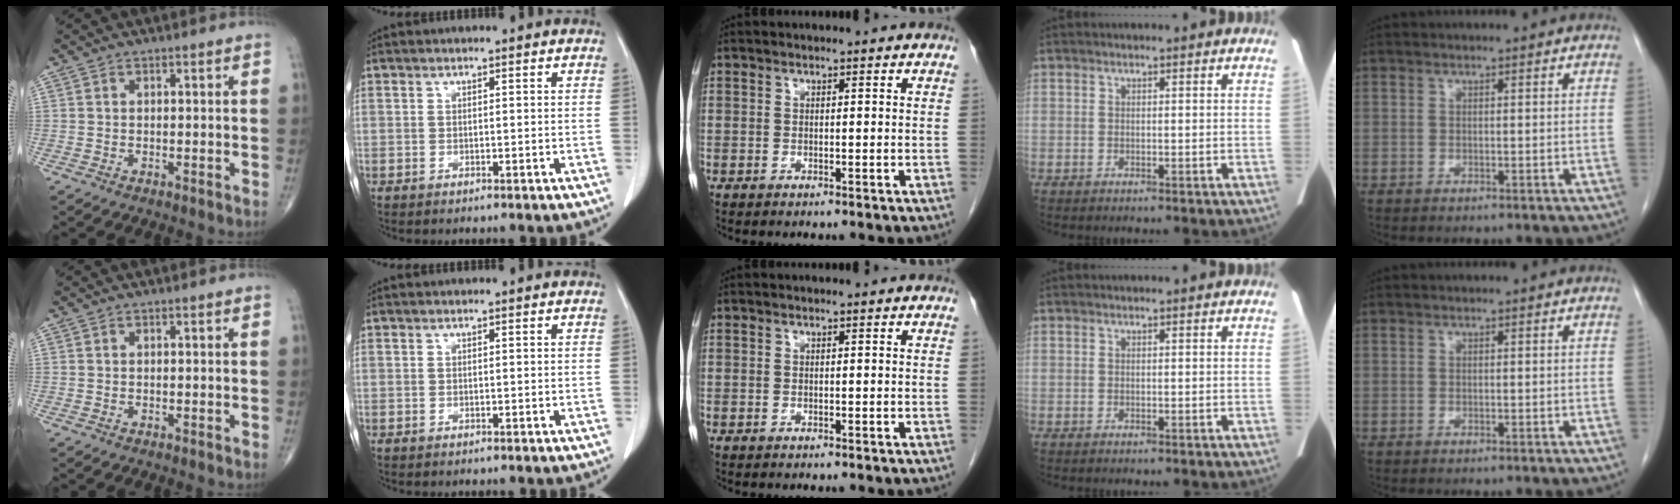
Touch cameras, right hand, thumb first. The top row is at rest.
{}